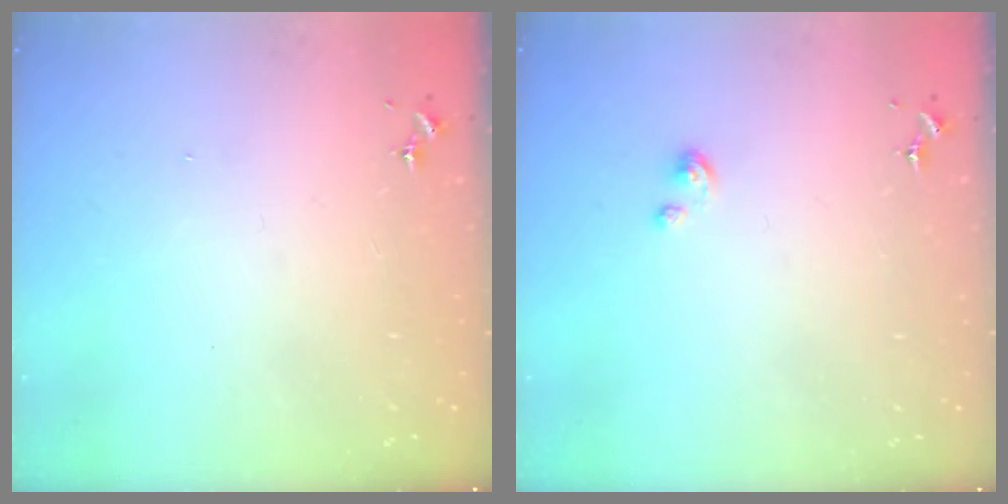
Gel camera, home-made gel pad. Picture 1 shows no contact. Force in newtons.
{"total": 4.1, "press": 4.1, "slide": 0.2}